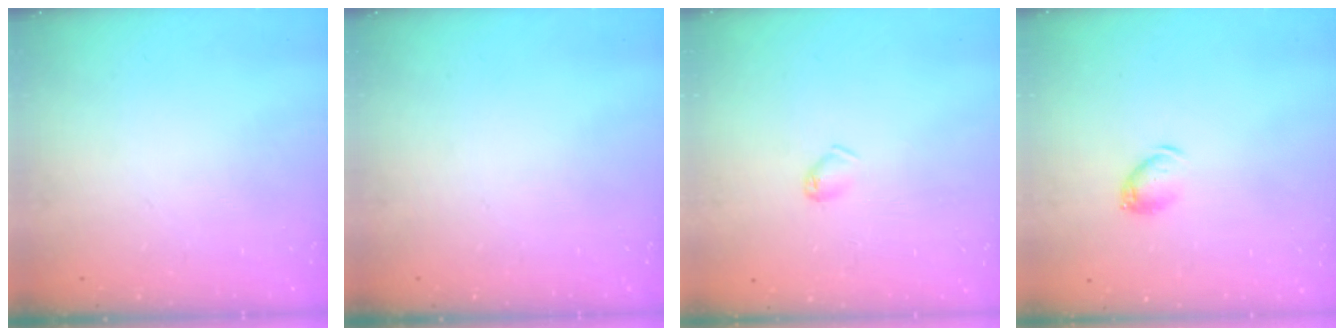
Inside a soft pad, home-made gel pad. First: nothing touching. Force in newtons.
{"total": 0.0}
{"total": 3.9, "press": 3.8, "slide": 0.6}
{"total": 5.9, "press": 5.8, "slide": 0.9}